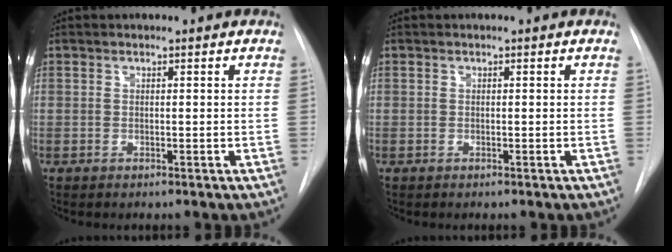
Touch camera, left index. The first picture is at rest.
{"total": 0.0}